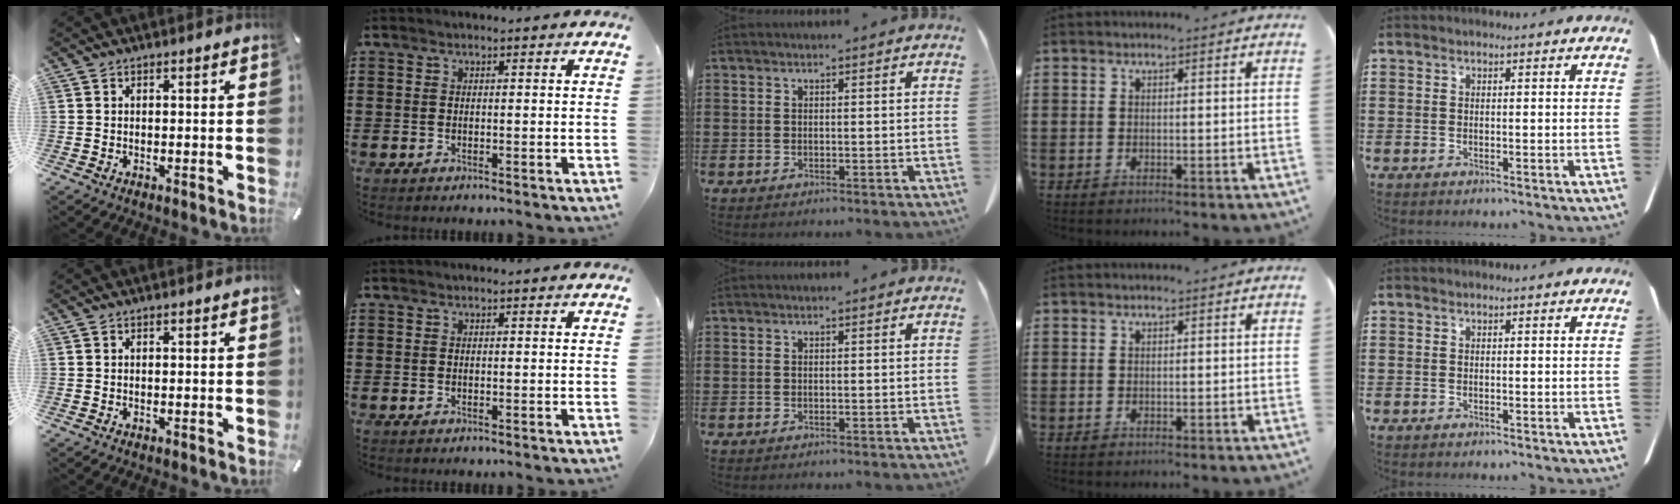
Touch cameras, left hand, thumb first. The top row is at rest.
{}